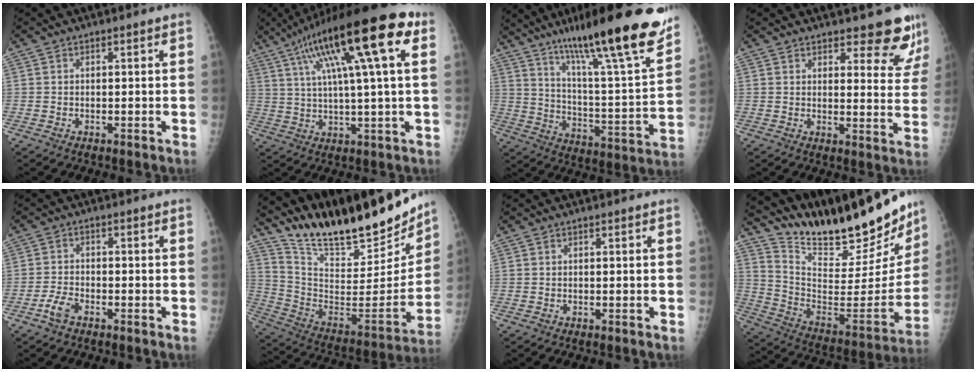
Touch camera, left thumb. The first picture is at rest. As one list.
[{"total": 21.4, "force": [8.9, 3.6, 19.2], "torque": [-0.317, 0.014, 0.138]}, {"total": 27.7, "force": [19.1, 3.4, 19.7], "torque": [-0.290, -0.064, 0.295]}, {"total": 9.6, "force": [8.4, 2.9, 3.7], "torque": [-0.007, -0.062, 0.088]}, {"total": 3.4, "force": [-2.2, 1.6, 2.1], "torque": [-0.046, 0.011, -0.043]}, {"total": 28.1, "force": [23.3, 7.8, 13.7], "torque": [-0.197, -0.097, 0.366]}, {"total": 0.0}, {"total": 30.7, "force": [25.3, 8.2, 15.5], "torque": [-0.220, -0.121, 0.379]}]